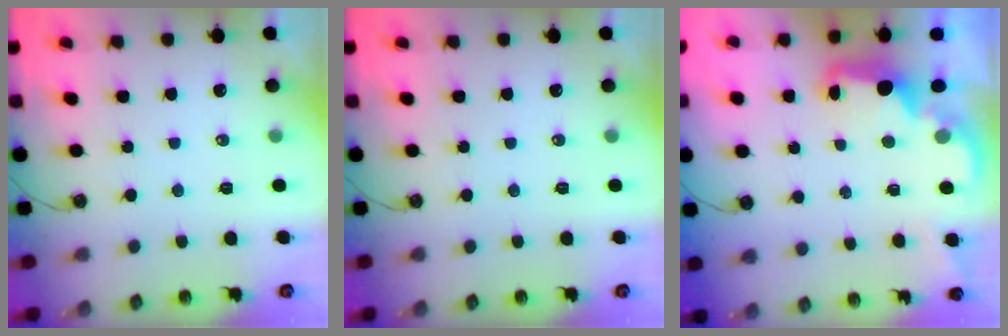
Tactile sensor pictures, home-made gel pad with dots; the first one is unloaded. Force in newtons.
{"total": 0.0}
{"total": 2.8, "press": 2.6, "slide": 0.9}